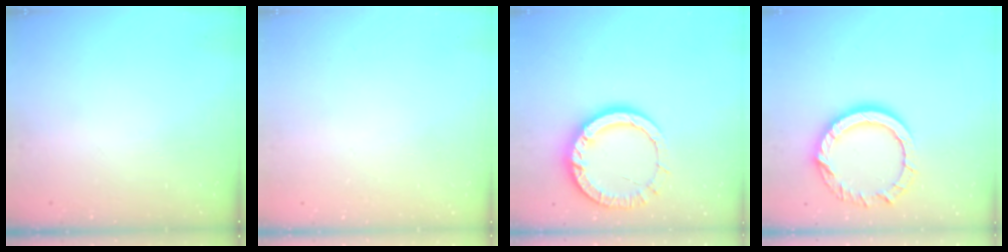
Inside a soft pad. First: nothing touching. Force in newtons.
{"total": 2.5, "press": 2.5, "slide": 0.2}
{"total": 11.9, "press": 11.8, "slide": 1.9}
{"total": 13.3, "press": 13.3, "slide": 1.3}